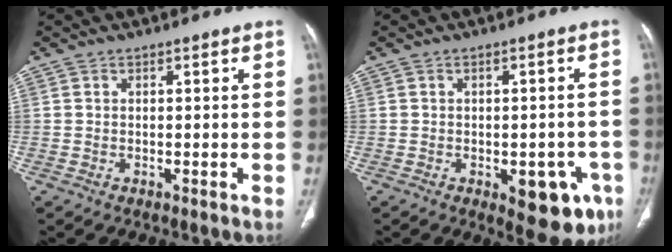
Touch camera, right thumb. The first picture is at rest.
{"total": 10.6, "force": [-4.5, 5.1, 8.2], "torque": [-0.067, 0.008, -0.047]}